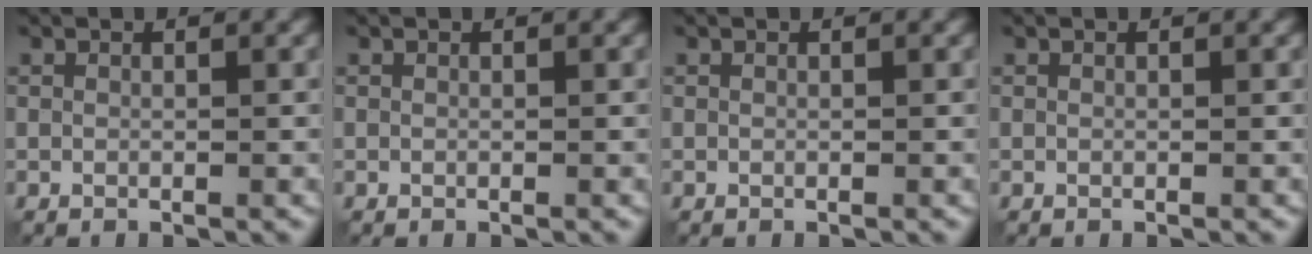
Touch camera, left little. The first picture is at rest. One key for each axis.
{"total": 0.0}
{"total": 0.0}
{"total": 0.0}